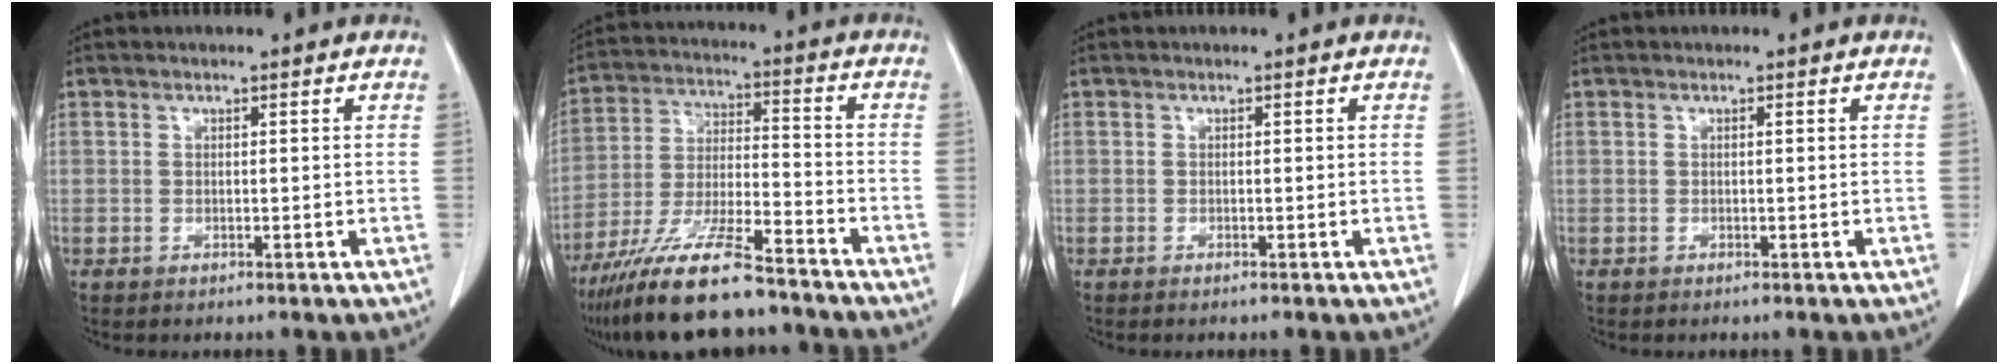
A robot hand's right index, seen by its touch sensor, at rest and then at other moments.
{"total": 14.5, "force": [-11.8, 1.7, 8.3], "torque": [-0.162, -0.026, -0.204]}
{"total": 0.6, "force": [-0.5, 0.0, 0.3], "torque": [-0.011, -0.001, -0.007]}
{"total": 0.0}